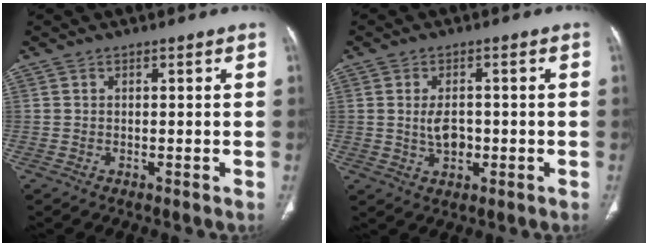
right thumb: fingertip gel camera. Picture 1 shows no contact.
{"total": 4.7, "force": [-0.2, 3.0, 3.6], "torque": [-0.058, 0.001, 0.002]}